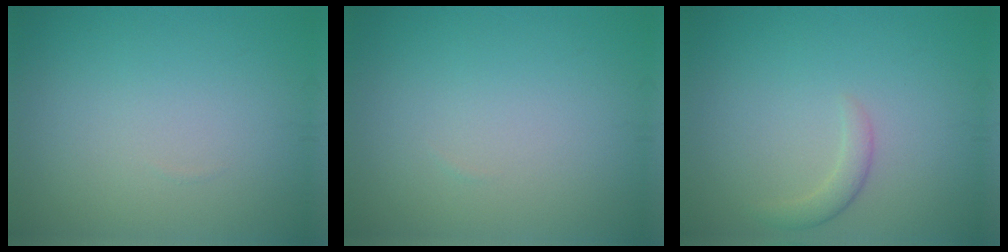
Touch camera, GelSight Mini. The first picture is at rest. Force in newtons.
{"total": 0.0}
{"total": 1.5, "press": 1.5, "slide": 0.1}